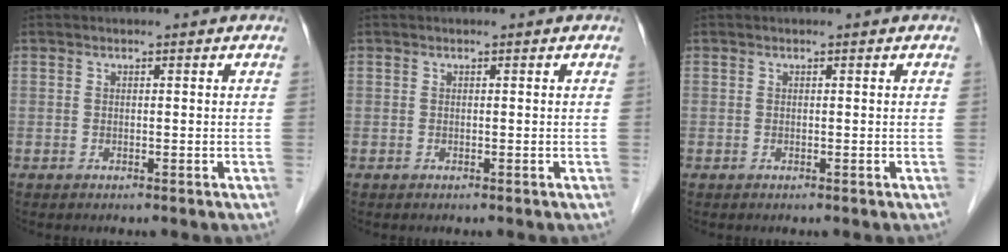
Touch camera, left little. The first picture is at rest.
{"total": 0.0}
{"total": 0.0}